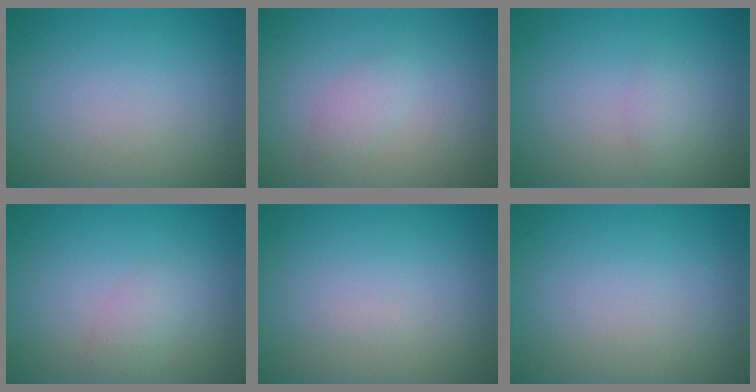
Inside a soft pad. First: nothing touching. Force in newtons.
{"total": 1.4, "press": 1.4, "slide": 0.1}
{"total": 1.3, "press": 1.3, "slide": 0.0}
{"total": 1.5, "press": 1.5, "slide": 0.1}
{"total": 0.0}
{"total": 0.0}